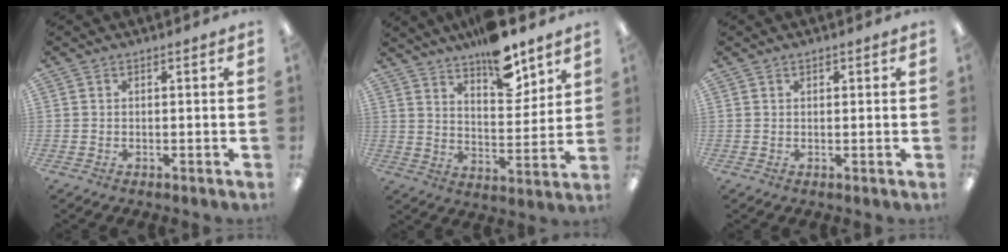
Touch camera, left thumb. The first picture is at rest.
{"total": 13.6, "force": [10.6, 5.2, 6.8], "torque": [-0.085, -0.074, 0.184]}
{"total": 0.8, "force": [0.6, 0.6, 0.2], "torque": [-0.003, 0.003, 0.010]}